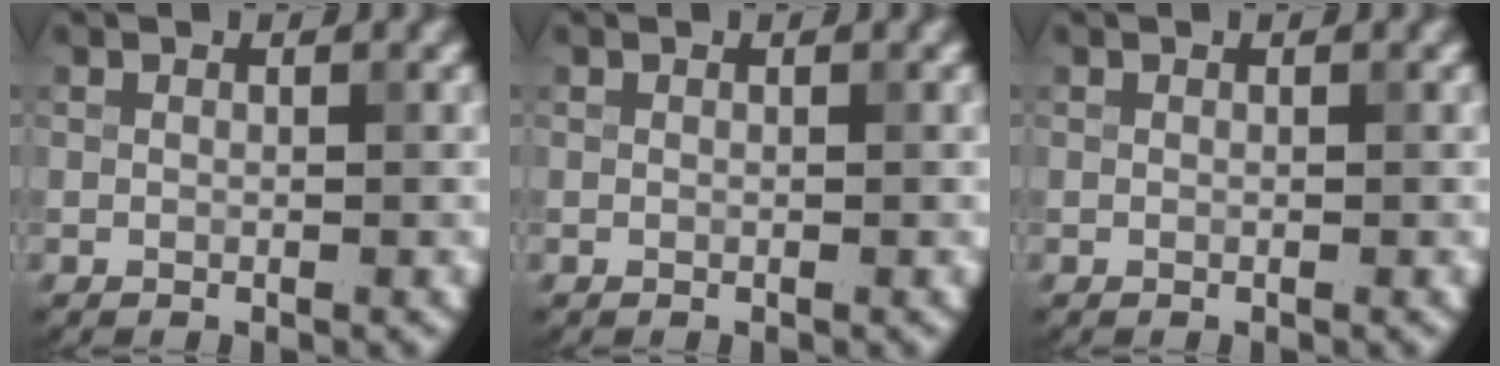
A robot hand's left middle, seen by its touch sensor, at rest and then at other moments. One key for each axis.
{"total": 0.0}
{"total": 0.0}